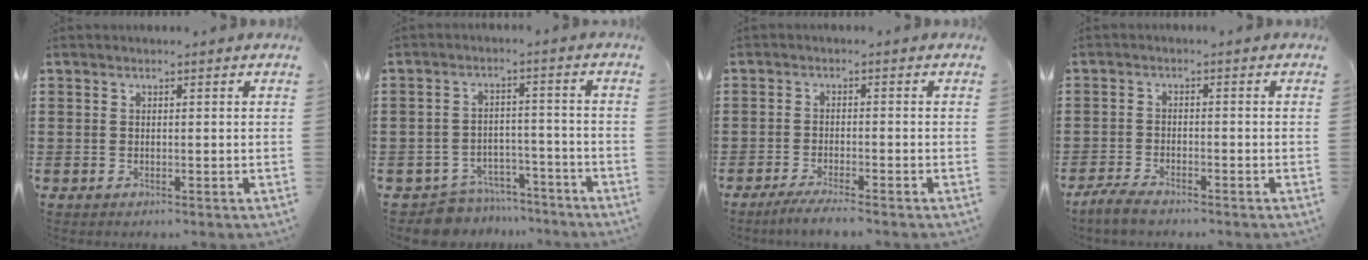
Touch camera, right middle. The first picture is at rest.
{"total": 5.8, "force": [-5.7, 1.2, 0.3], "torque": [-0.011, 0.016, -0.116]}
{"total": 2.6, "force": [-2.4, -0.3, 1.0], "torque": [-0.016, -0.002, -0.045]}
{"total": 2.8, "force": [-2.4, 0.6, 1.3], "torque": [-0.036, 0.000, -0.053]}